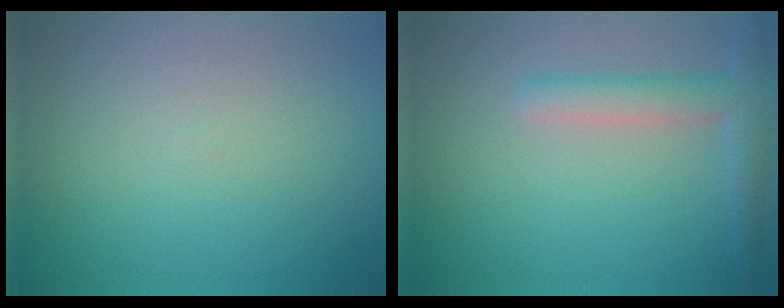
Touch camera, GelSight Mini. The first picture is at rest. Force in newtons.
{"total": 3.0, "press": 3.0, "slide": 0.1}